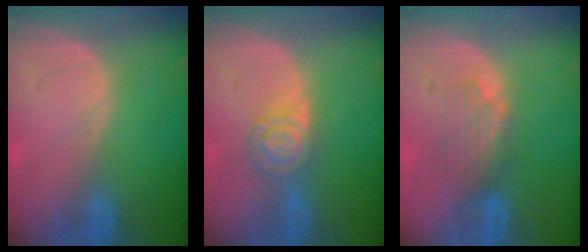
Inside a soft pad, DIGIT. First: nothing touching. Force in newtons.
{"total": 4.8, "press": 4.8, "slide": 0.2}
{"total": 4.2, "press": 3.7, "slide": 2.0}